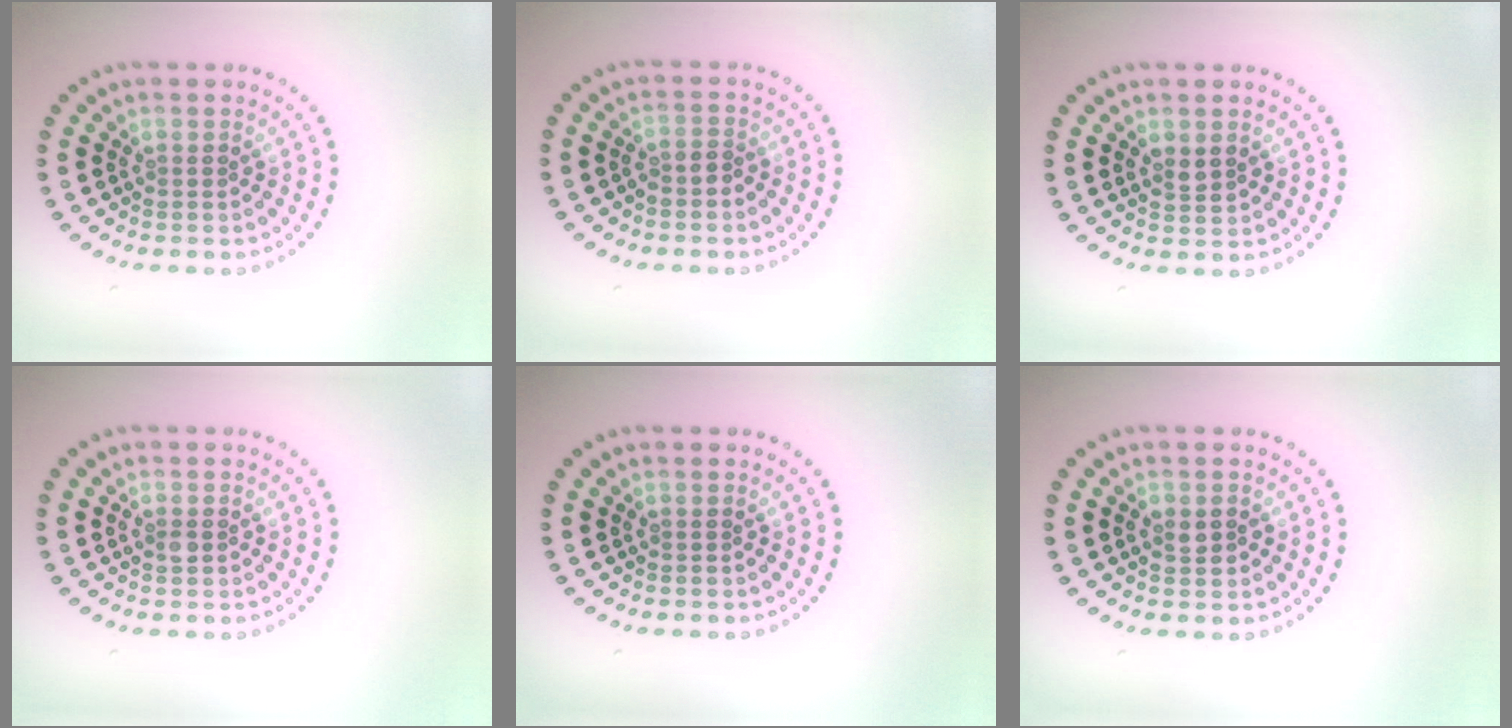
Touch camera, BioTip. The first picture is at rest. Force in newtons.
{"total": 1.2, "press": 0.8, "slide": 0.9}
{"total": 1.6, "press": 1.5, "slide": 0.4}
{"total": 0.8, "press": 0.8, "slide": 0.0}
{"total": 0.0}
{"total": 1.5, "press": 1.5, "slide": 0.1}